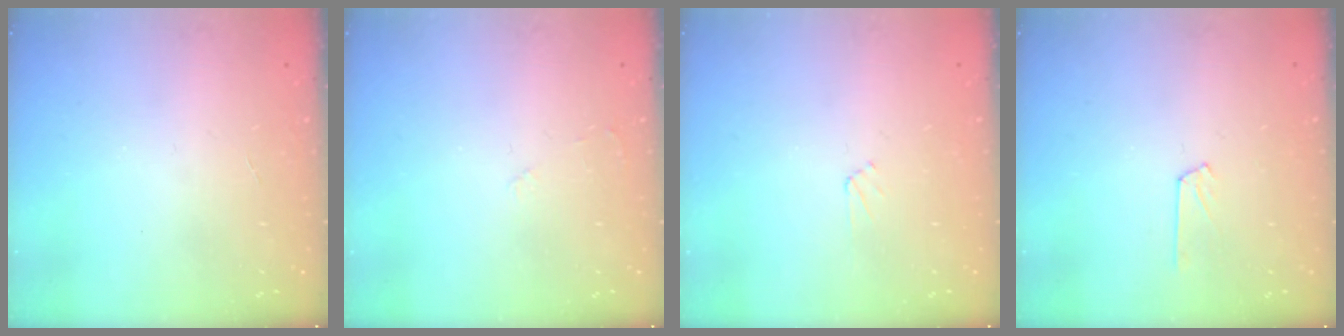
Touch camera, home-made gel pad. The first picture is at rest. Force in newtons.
{"total": 2.5, "press": 2.5, "slide": 0.4}
{"total": 2.7, "press": 2.6, "slide": 0.4}
{"total": 4.1, "press": 4.1, "slide": 0.5}